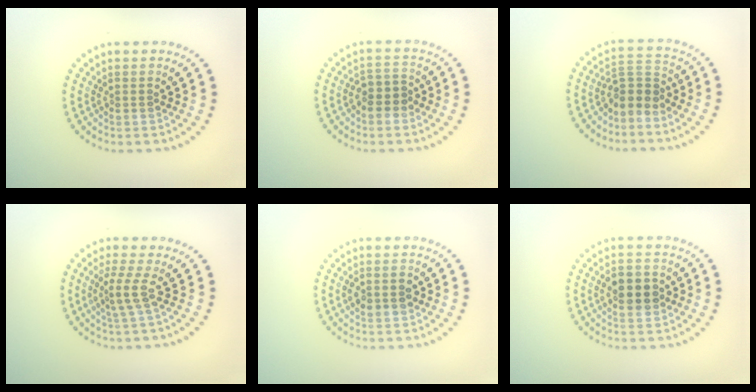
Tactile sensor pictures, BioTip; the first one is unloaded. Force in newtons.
{"total": 2.2, "press": 2.0, "slide": 0.9}
{"total": 2.8, "press": 2.1, "slide": 1.8}
{"total": 2.2, "press": 1.5, "slide": 1.7}
{"total": 1.9, "press": 1.9, "slide": 0.2}
{"total": 3.8, "press": 3.8, "slide": 0.1}